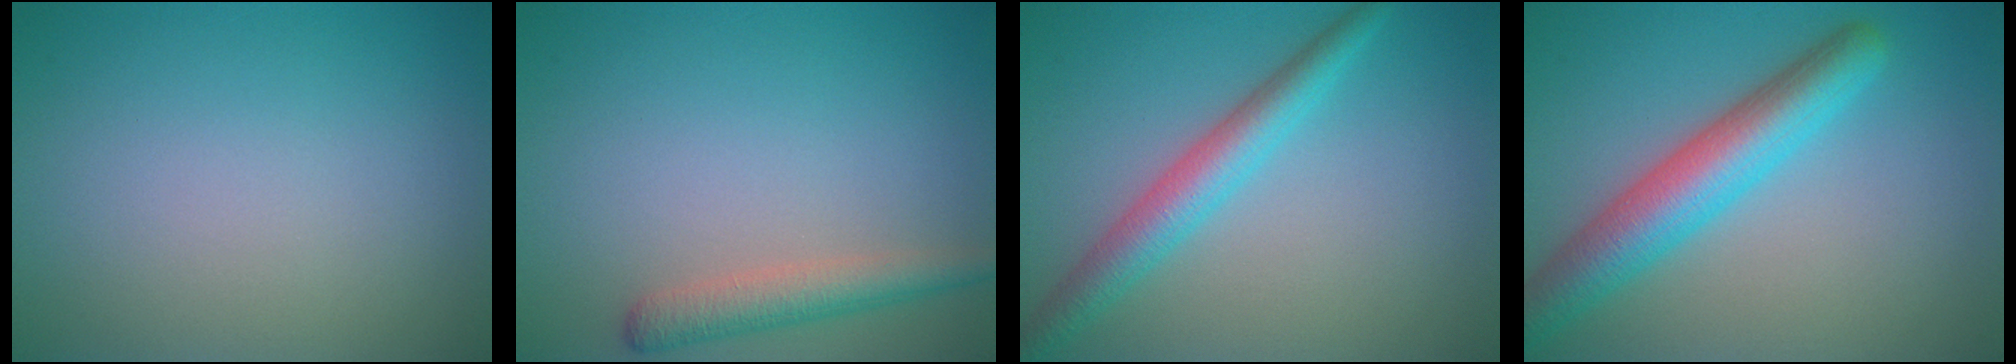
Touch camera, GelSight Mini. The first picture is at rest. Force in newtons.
{"total": 2.9, "press": 2.9, "slide": 0.2}
{"total": 3.9, "press": 3.9, "slide": 0.0}
{"total": 6.2, "press": 6.2, "slide": 0.1}